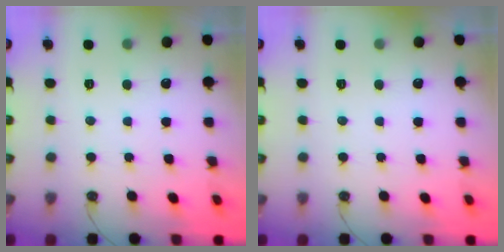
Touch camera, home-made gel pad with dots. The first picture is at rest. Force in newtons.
{"total": 0.0}